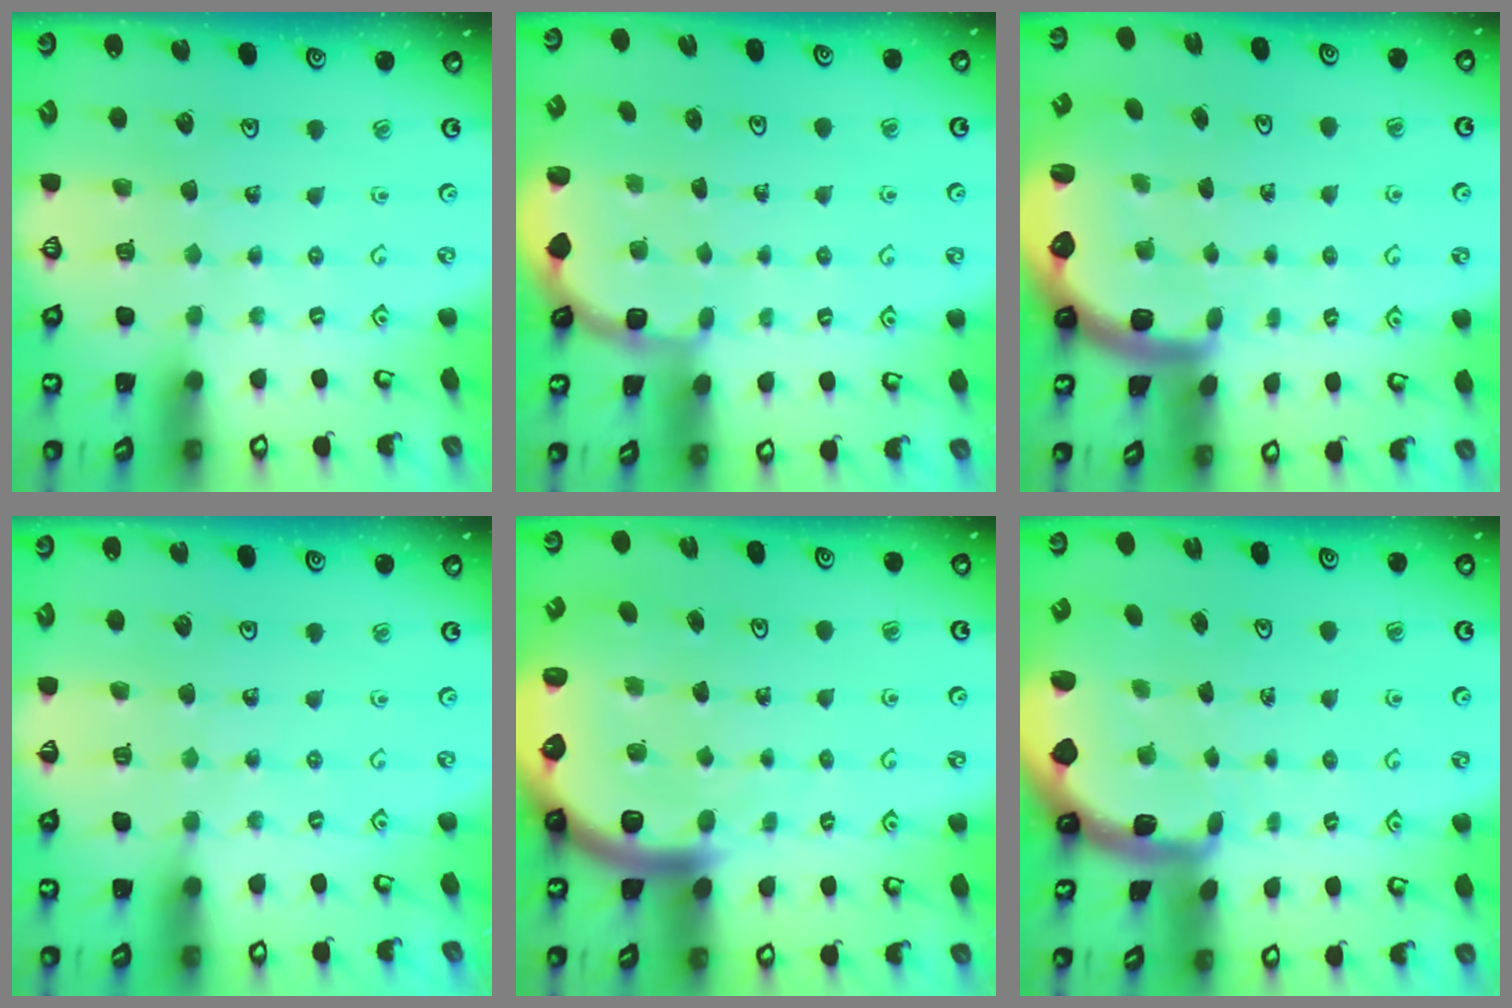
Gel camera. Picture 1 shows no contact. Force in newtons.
{"total": 1.8, "press": 1.6, "slide": 0.7}
{"total": 2.9, "press": 2.6, "slide": 1.4}
{"total": 5.4, "press": 5.4, "slide": 0.9}
{"total": 9.6, "press": 9.5, "slide": 1.8}
{"total": 1.7, "press": 1.7, "slide": 0.4}